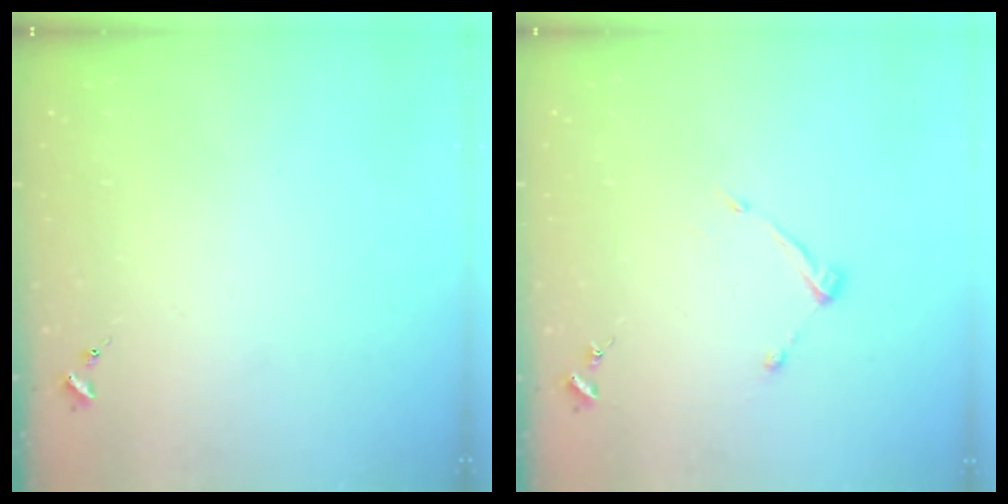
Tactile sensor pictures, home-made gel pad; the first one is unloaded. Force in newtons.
{"total": 5.5, "press": 5.5, "slide": 0.7}